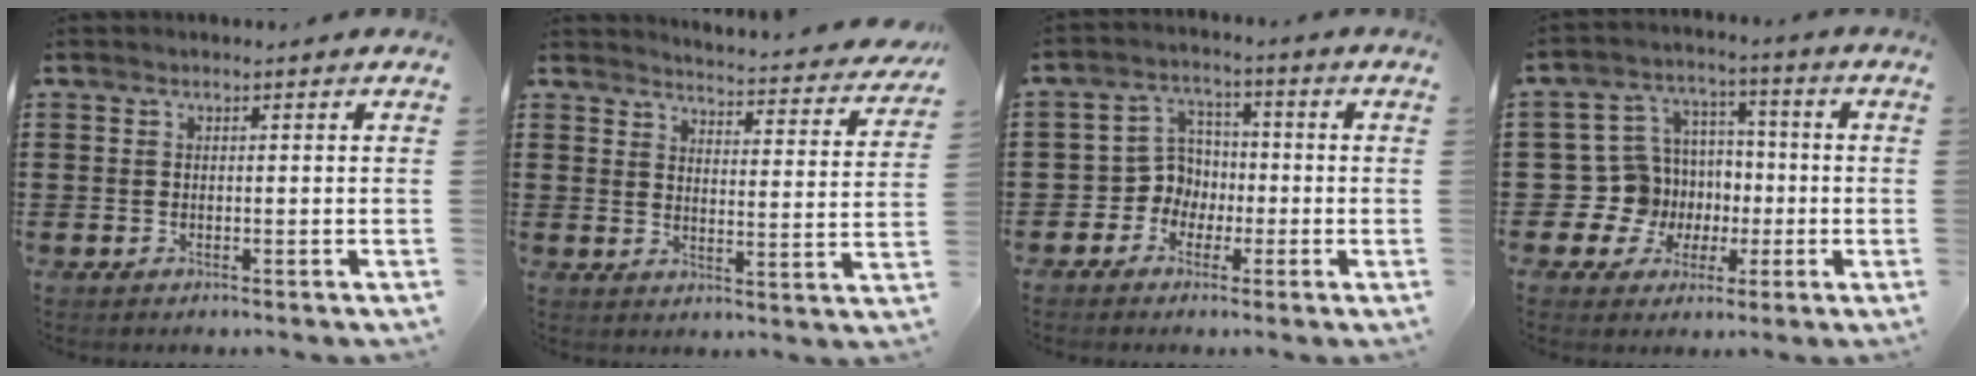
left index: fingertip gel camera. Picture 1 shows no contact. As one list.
[{"total": 3.7, "force": [3.6, -0.5, 0.6], "torque": [-0.025, -0.040, 0.055]}, {"total": 5.6, "force": [-1.5, 5.1, 1.5], "torque": [-0.053, 0.008, -0.034]}, {"total": 9.4, "force": [-1.5, 9.2, 1.6], "torque": [-0.092, 0.005, -0.023]}]